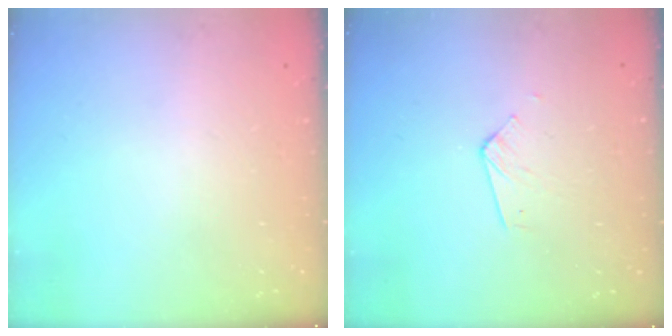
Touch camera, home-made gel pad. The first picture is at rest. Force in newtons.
{"total": 3.1, "press": 3.1, "slide": 0.2}